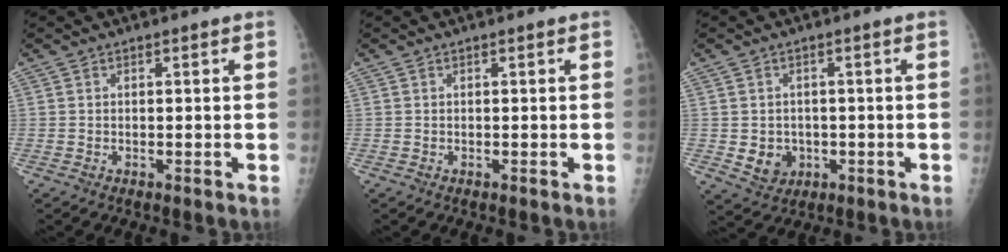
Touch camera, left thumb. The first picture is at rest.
{"total": 0.0}
{"total": 4.6, "force": [-0.7, 4.1, 2.1], "torque": [-0.014, 0.001, 0.002]}